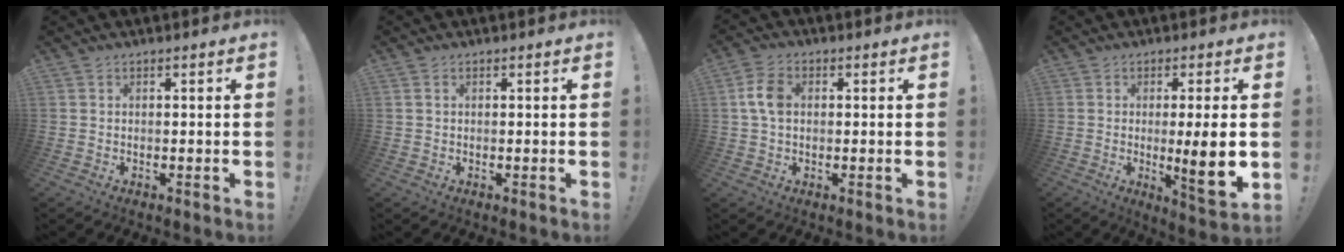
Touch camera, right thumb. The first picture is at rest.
{"total": 0.7, "force": [0.2, 0.6, 0.4], "torque": [-0.009, 0.003, 0.005]}
{"total": 7.1, "force": [0.7, 4.8, 5.2], "torque": [-0.092, 0.005, 0.013]}
{"total": 10.9, "force": [-0.8, 1.0, 10.8], "torque": [-0.146, -0.015, -0.015]}